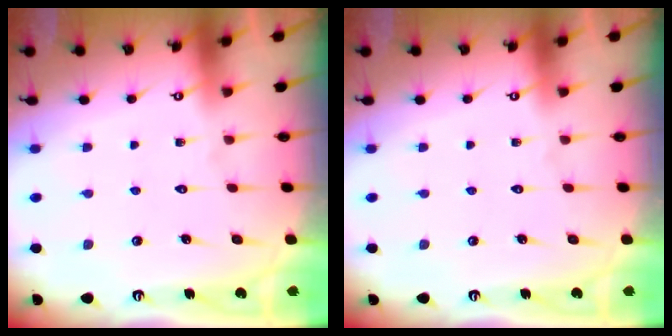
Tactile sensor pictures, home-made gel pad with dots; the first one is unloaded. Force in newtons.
{"total": 0.0}